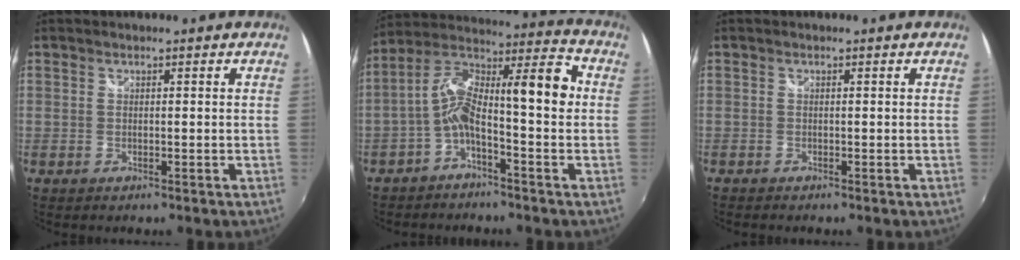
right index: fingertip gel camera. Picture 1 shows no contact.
{"total": 13.1, "force": [-1.4, 3.3, 12.6], "torque": [-0.224, 0.025, -0.036]}
{"total": 0.9, "force": [-0.8, 0.3, 0.1], "torque": [-0.007, -0.006, -0.016]}